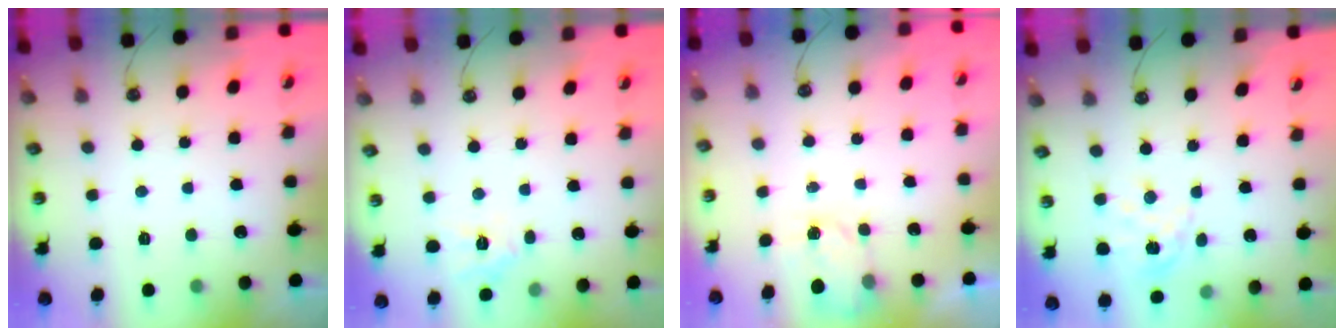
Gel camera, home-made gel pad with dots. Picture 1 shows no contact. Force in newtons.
{"total": 7.8, "press": 7.7, "slide": 0.5}
{"total": 2.7, "press": 2.7, "slide": 0.4}
{"total": 8.2, "press": 8.2, "slide": 0.9}